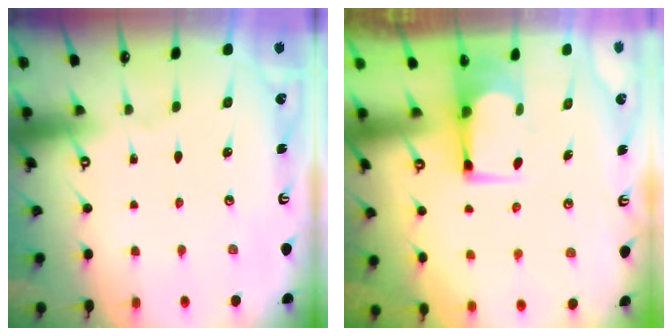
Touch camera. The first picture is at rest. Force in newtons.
{"total": 3.0, "press": 3.0, "slide": 0.2}